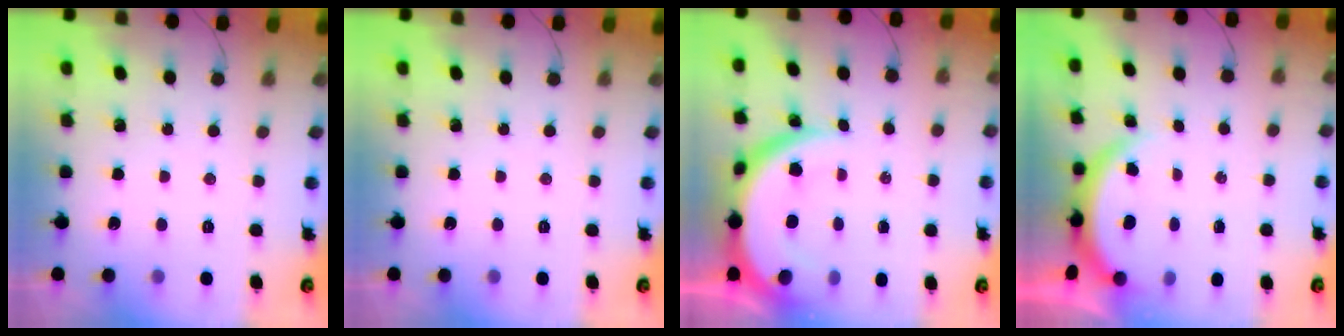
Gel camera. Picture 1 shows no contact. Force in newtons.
{"total": 0.0}
{"total": 11.1, "press": 11.1, "slide": 0.8}
{"total": 3.8, "press": 3.7, "slide": 0.5}